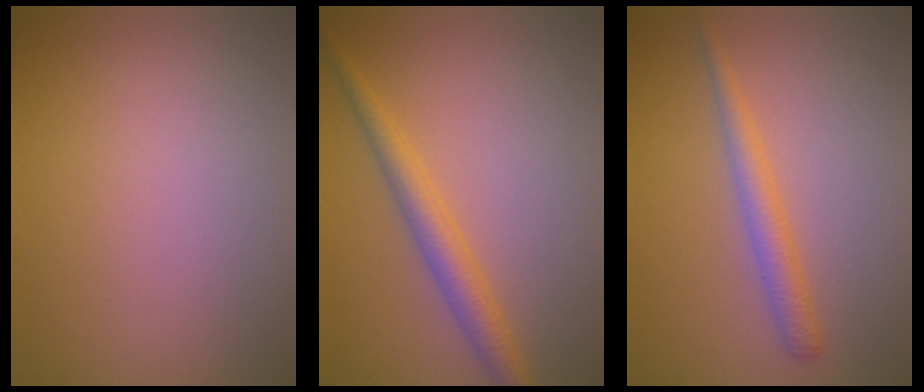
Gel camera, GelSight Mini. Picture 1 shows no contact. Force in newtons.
{"total": 2.9, "press": 2.9, "slide": 0.2}
{"total": 2.2, "press": 2.2, "slide": 0.2}